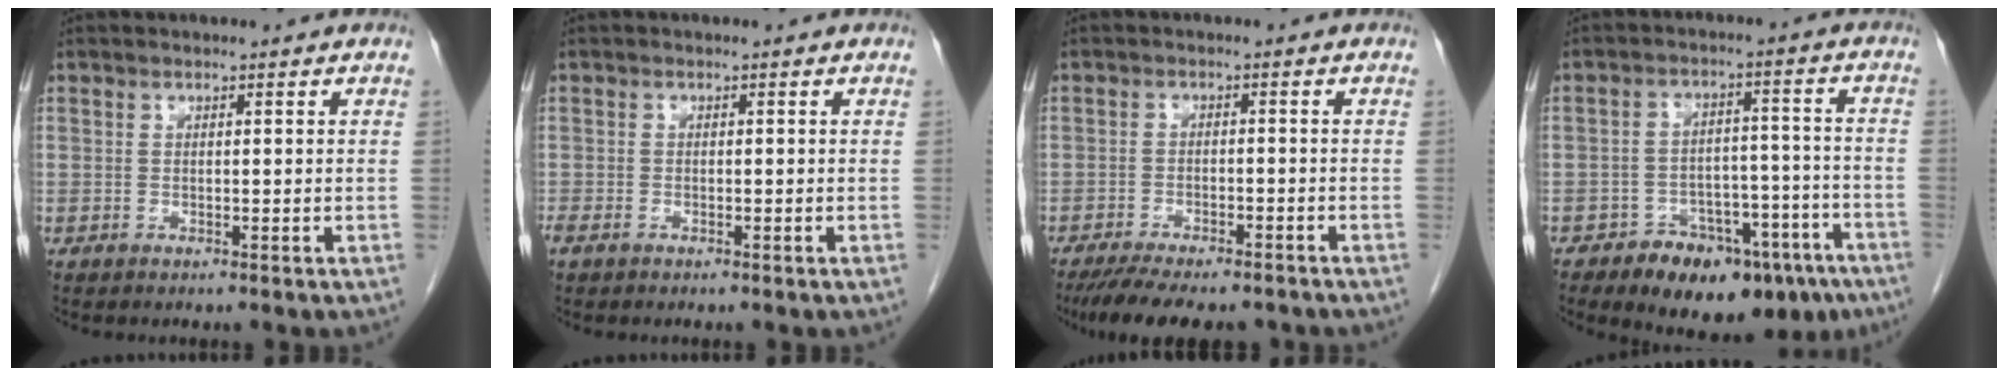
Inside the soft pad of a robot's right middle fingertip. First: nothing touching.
{"total": 1.5, "force": [-1.1, 0.8, 0.8], "torque": [-0.019, -0.002, -0.017]}
{"total": 12.5, "force": [-10.6, 3.0, 5.9], "torque": [-0.102, -0.015, -0.148]}
{"total": 15.3, "force": [-10.9, 6.9, 8.1], "torque": [-0.069, 0.039, -0.150]}